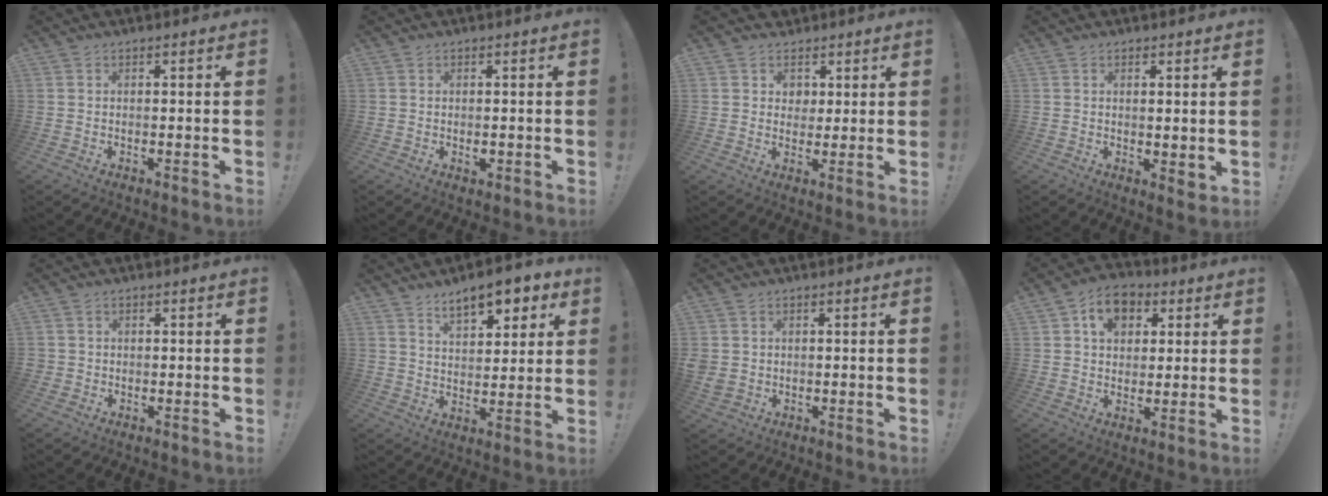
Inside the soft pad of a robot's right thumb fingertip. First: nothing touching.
{"total": 1.1, "force": [-0.1, 0.8, 0.8], "torque": [-0.006, -0.001, -0.003]}
{"total": 6.0, "force": [1.9, 5.7, 0.6], "torque": [-0.005, -0.016, 0.039]}
{"total": 2.5, "force": [1.8, 0.9, 1.4], "torque": [-0.009, -0.013, 0.030]}
{"total": 1.3, "force": [-0.3, 1.2, 0.4], "torque": [0.002, -0.001, -0.007]}
{"total": 10.3, "force": [6.7, 4.4, 6.4], "torque": [-0.091, -0.035, 0.116]}
{"total": 2.8, "force": [0.6, 2.5, 1.1], "torque": [-0.020, -0.006, 0.011]}
{"total": 9.7, "force": [3.8, 7.4, 5.0], "torque": [-0.067, -0.004, 0.070]}